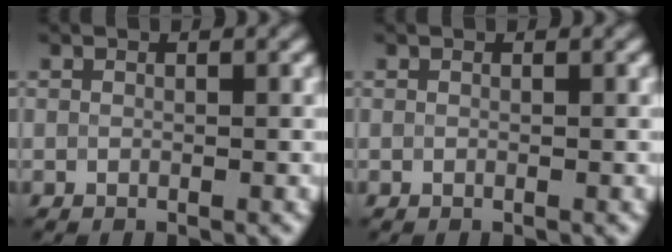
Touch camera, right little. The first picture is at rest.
{"total": 0.0}